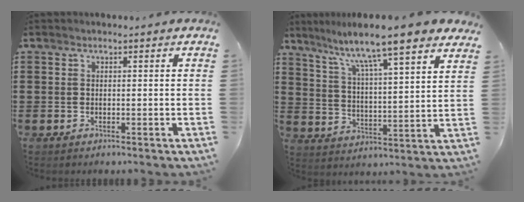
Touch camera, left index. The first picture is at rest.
{"total": 8.3, "force": [7.1, -0.5, 4.2], "torque": [-0.110, -0.049, 0.113]}